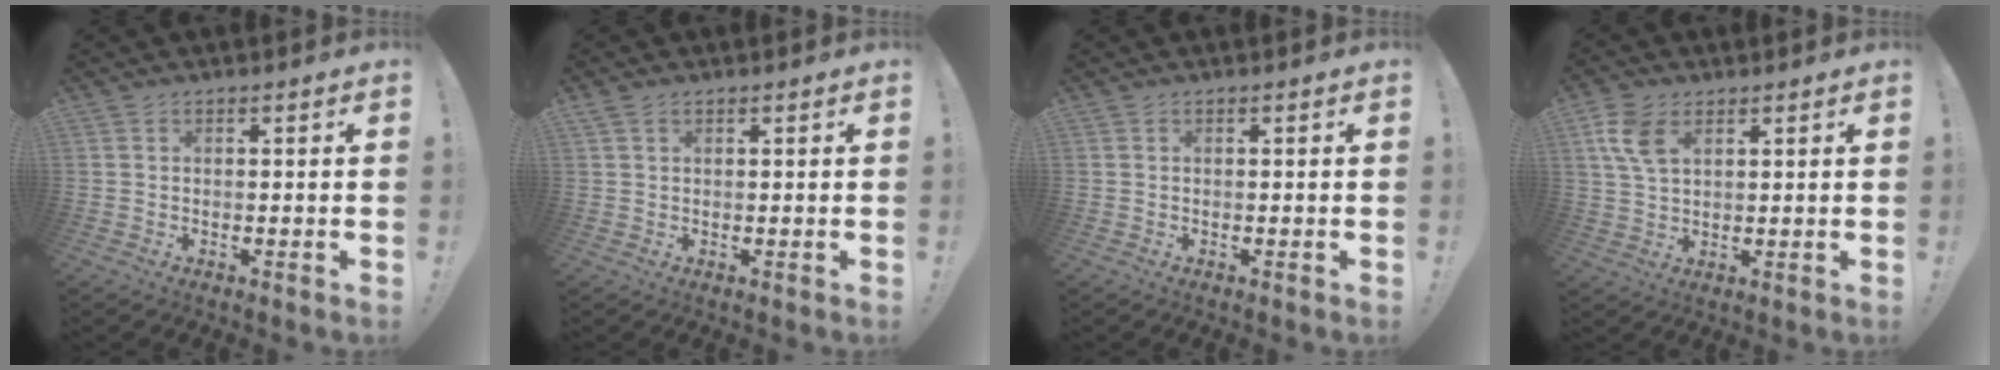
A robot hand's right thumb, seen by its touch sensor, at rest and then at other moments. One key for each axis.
{"total": 1.4, "fx": 0.8, "fy": 1.0, "fz": 0.7, "tx": -0.011, "ty": 0.001, "tz": 0.014}
{"total": 0.0}
{"total": 8.2, "fx": 3.5, "fy": 4.7, "fz": 5.7, "tx": -0.113, "ty": -0.006, "tz": 0.068}